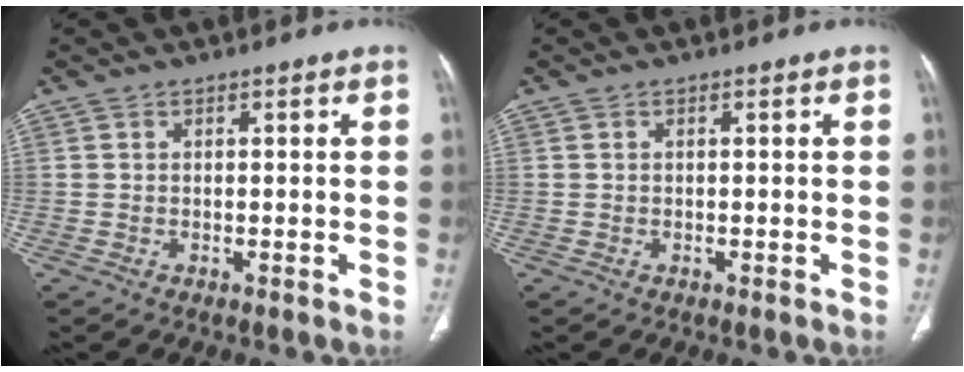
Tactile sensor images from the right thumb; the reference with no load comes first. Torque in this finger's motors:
{"motor_torque": [-0.08, 0.23, -0.16, 0.05, 0.02]}